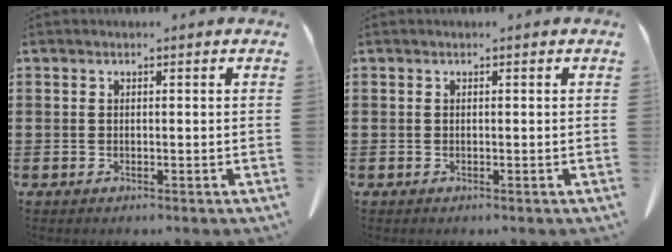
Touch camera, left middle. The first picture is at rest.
{"total": 0.0}